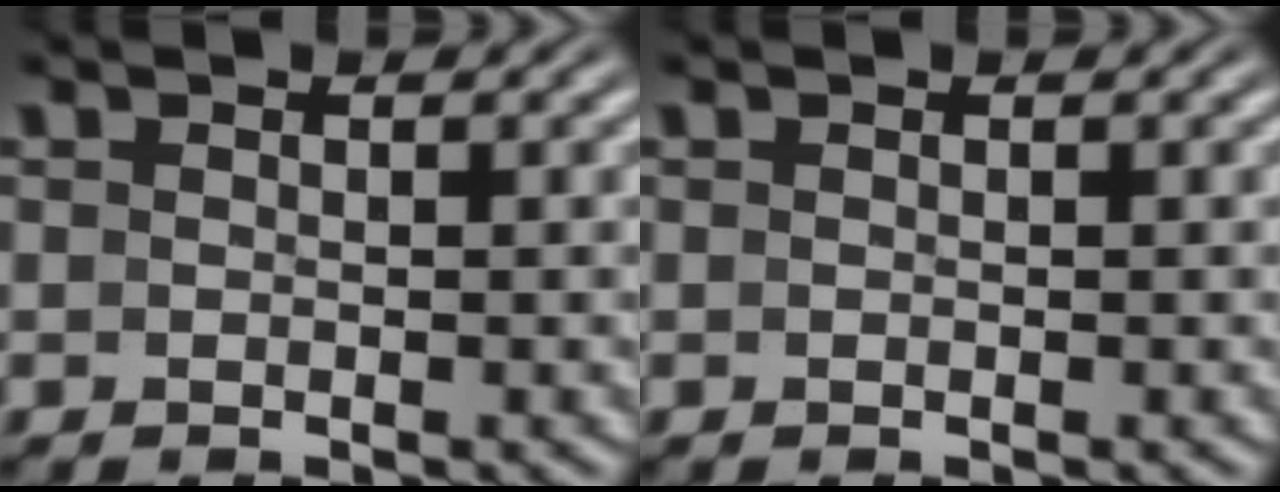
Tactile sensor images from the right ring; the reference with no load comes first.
{"total": 0.0}